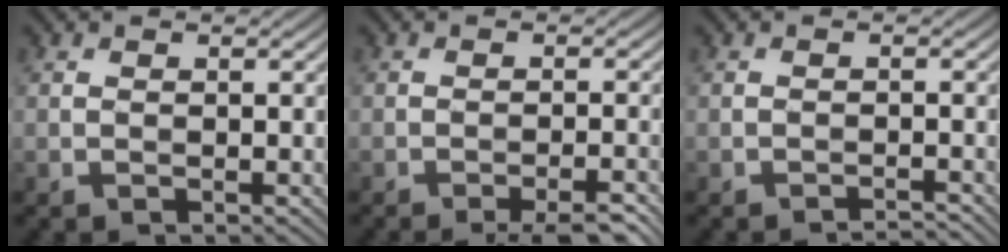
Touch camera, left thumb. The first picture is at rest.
{"total": 3.3, "force": [-2.6, -0.2, 1.9], "torque": [-0.030, 0.011, -0.046]}
{"total": 1.4, "force": [-1.2, -0.6, -0.3], "torque": [0.003, 0.008, -0.029]}